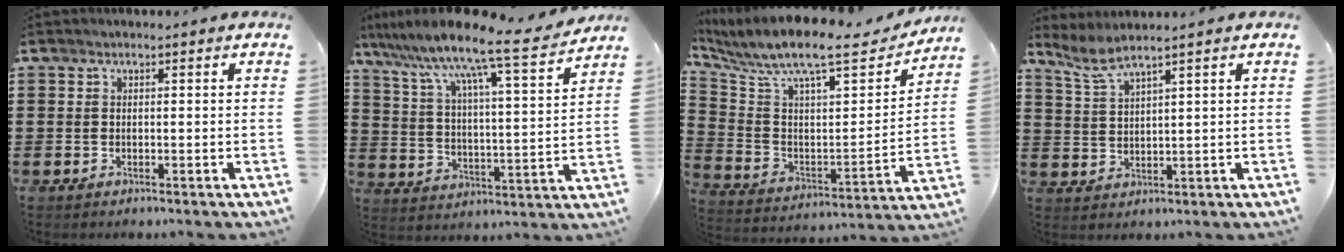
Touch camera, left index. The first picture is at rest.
{"total": 10.0, "force": [8.4, 0.1, 5.5], "torque": [-0.134, -0.064, 0.130]}
{"total": 10.7, "force": [8.5, 2.2, 6.2], "torque": [-0.146, -0.057, 0.139]}
{"total": 4.0, "force": [3.1, 0.3, 2.5], "torque": [-0.060, -0.003, 0.056]}